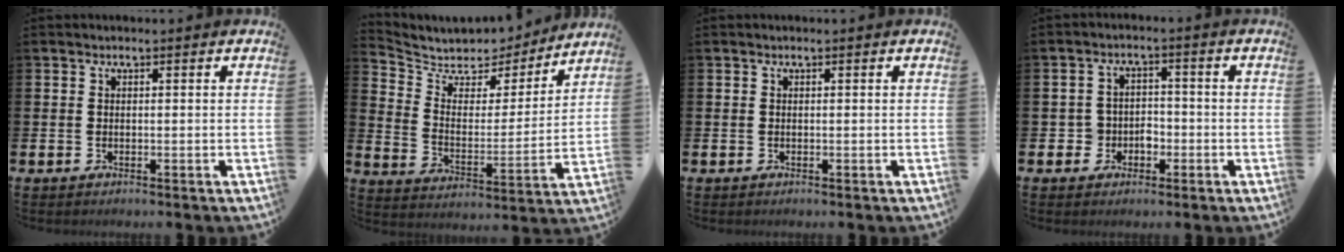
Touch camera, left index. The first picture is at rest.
{"total": 6.0, "force": [5.4, 2.6, 0.6], "torque": [-0.050, -0.047, 0.090]}
{"total": 0.0}
{"total": 3.3, "force": [-1.6, 2.9, 0.4], "torque": [-0.022, 0.007, -0.037]}